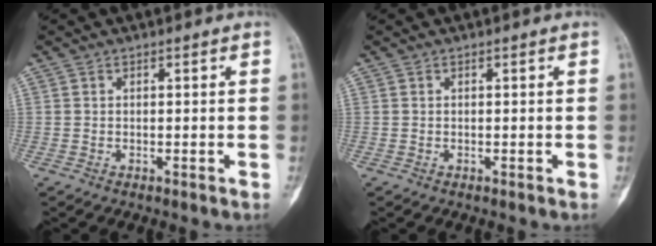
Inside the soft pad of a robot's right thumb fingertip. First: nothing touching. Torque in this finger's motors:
{"motor_torque": [0.00, 0.00, 0.06, 0.04, 0.00]}